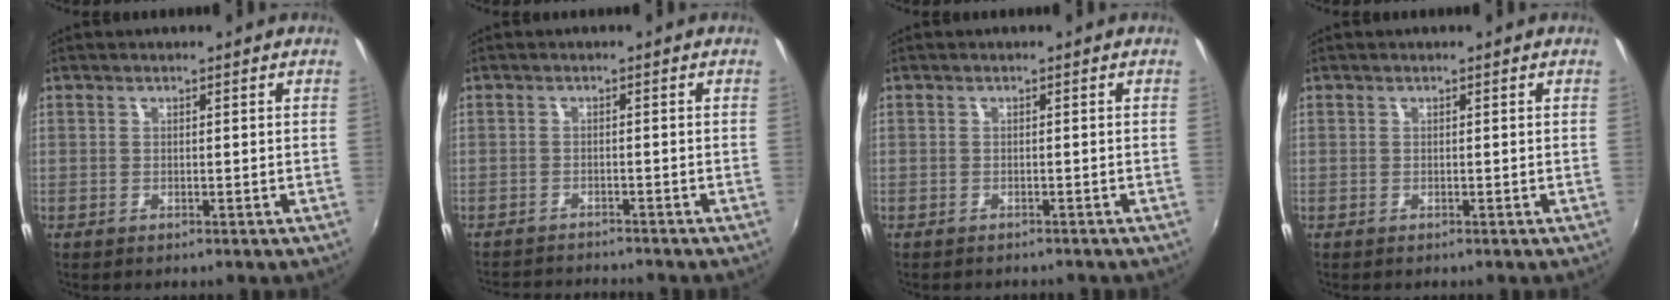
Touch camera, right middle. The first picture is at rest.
{"total": 6.3, "force": [-6.1, 0.6, 1.5], "torque": [-0.045, -0.009, -0.095]}
{"total": 1.6, "force": [-1.5, 0.4, 0.4], "torque": [-0.011, -0.008, -0.020]}
{"total": 0.0}